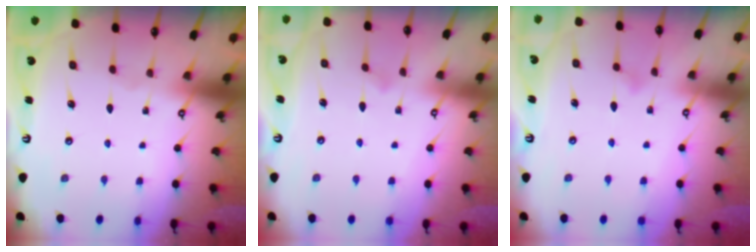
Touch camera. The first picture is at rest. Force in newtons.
{"total": 6.0, "press": 6.0, "slide": 0.2}
{"total": 8.5, "press": 8.5, "slide": 0.5}